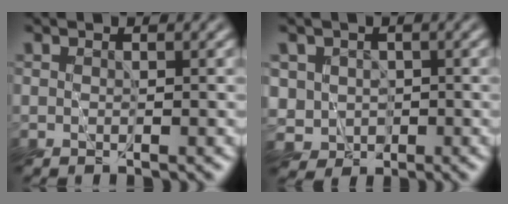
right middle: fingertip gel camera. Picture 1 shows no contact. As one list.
[{"total": 2.6, "force": [0.0, 2.5, 0.2], "torque": [-0.003, -0.002, -0.004]}]